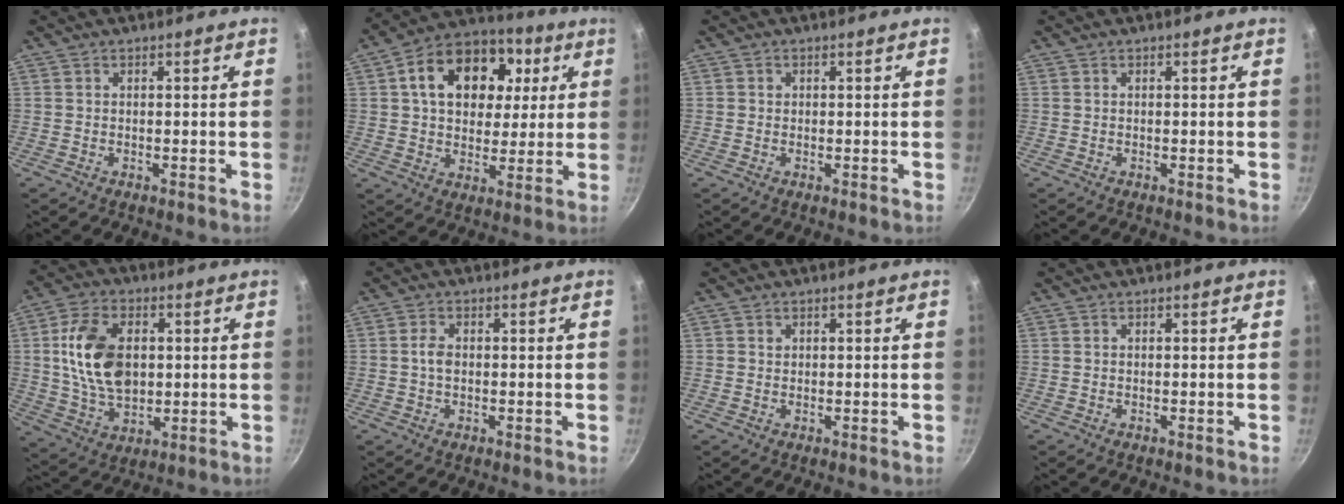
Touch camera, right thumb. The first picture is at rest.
{"total": 18.5, "force": [5.2, 13.3, 11.8], "torque": [-0.172, 0.014, 0.073]}
{"total": 0.8, "force": [0.1, 0.8, 0.1], "torque": [0.002, 0.002, 0.000]}
{"total": 0.0}
{"total": 15.2, "force": [1.9, 9.9, 11.4], "torque": [-0.189, -0.002, 0.036]}
{"total": 2.5, "force": [0.0, 1.7, 1.8], "torque": [-0.033, 0.007, -0.003]}
{"total": 1.3, "force": [0.6, 1.1, 0.3], "torque": [-0.001, 0.000, 0.010]}
{"total": 0.0}